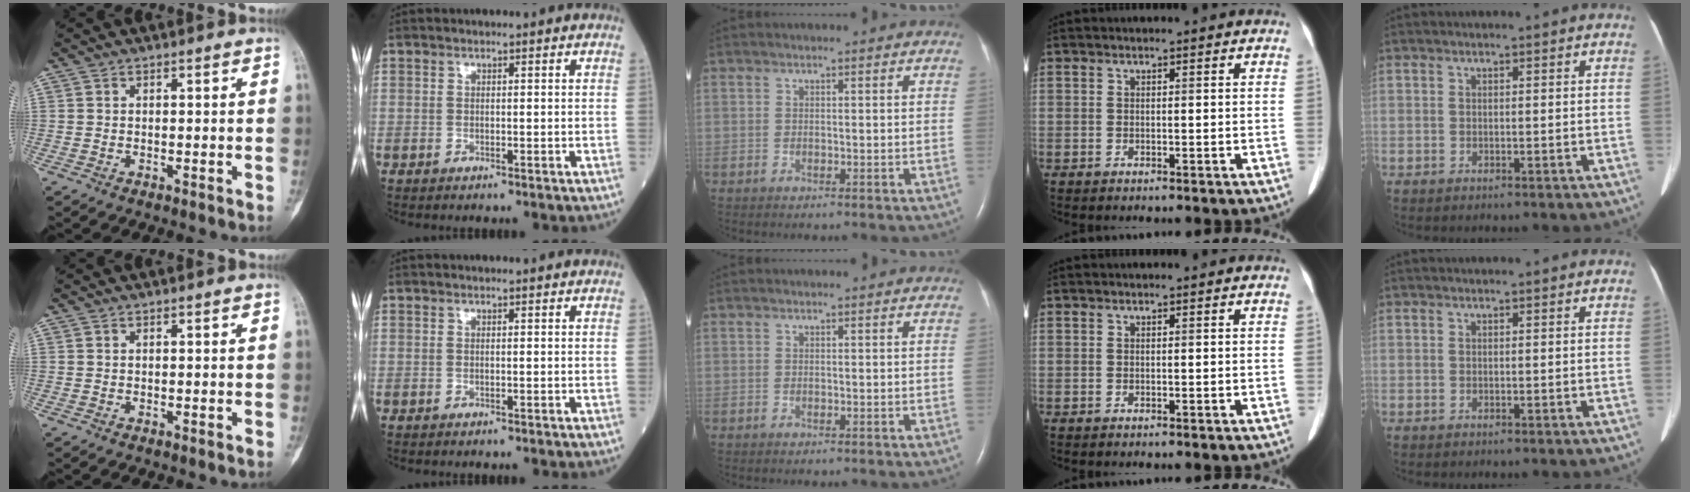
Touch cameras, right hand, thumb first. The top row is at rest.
{}